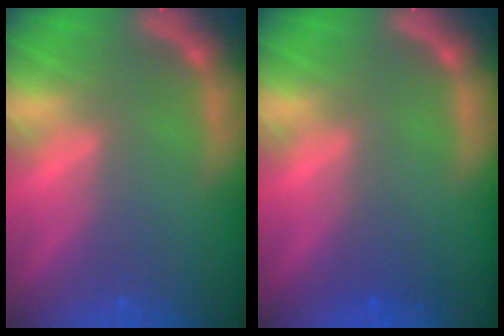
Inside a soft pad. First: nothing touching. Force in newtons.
{"total": 1.0}